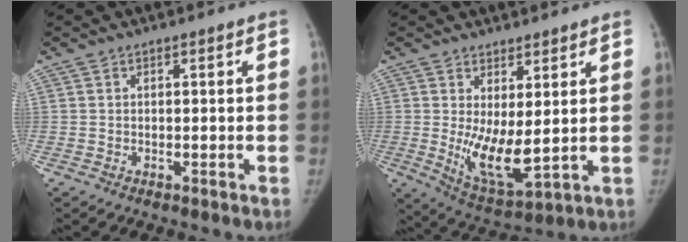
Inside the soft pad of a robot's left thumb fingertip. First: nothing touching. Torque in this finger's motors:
{"motor_torque": [0.23, 0.26, -0.02, -0.04, 0.14]}